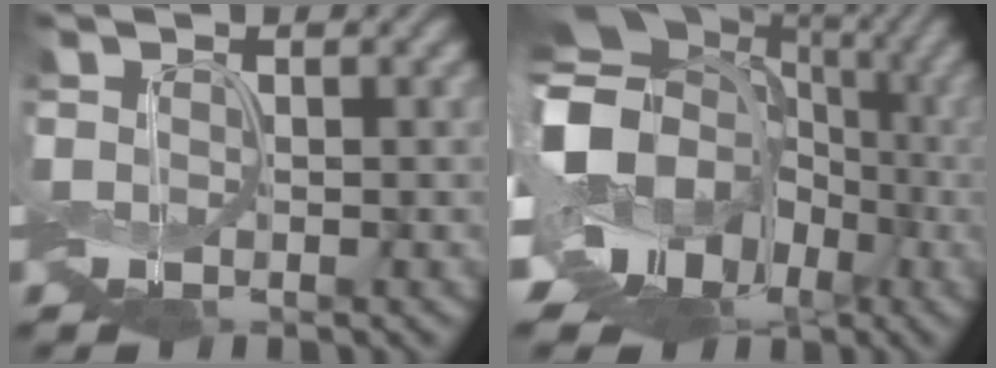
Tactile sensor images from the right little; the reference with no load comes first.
{"total": 16.2, "force": [-3.3, 13.2, 8.8], "torque": [-0.164, -0.010, -0.067]}